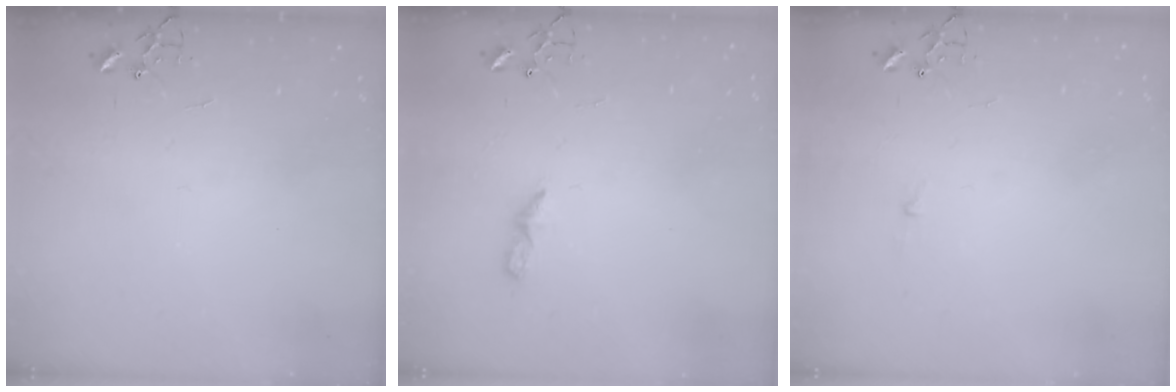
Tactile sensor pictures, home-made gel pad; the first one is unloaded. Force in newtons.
{"total": 5.5, "press": 5.5, "slide": 0.5}
{"total": 2.7, "press": 2.7, "slide": 0.3}